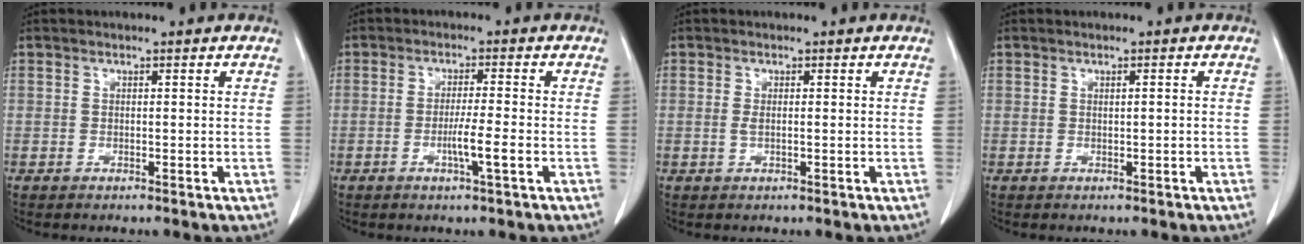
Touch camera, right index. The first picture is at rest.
{"total": 4.4, "force": [-1.4, -0.4, 4.1], "torque": [-0.071, -0.006, -0.026]}
{"total": 1.1, "force": [0.0, 0.3, 1.1], "torque": [-0.024, -0.003, 0.000]}
{"total": 0.6, "force": [0.0, 0.0, 0.6], "torque": [-0.010, 0.000, 0.002]}